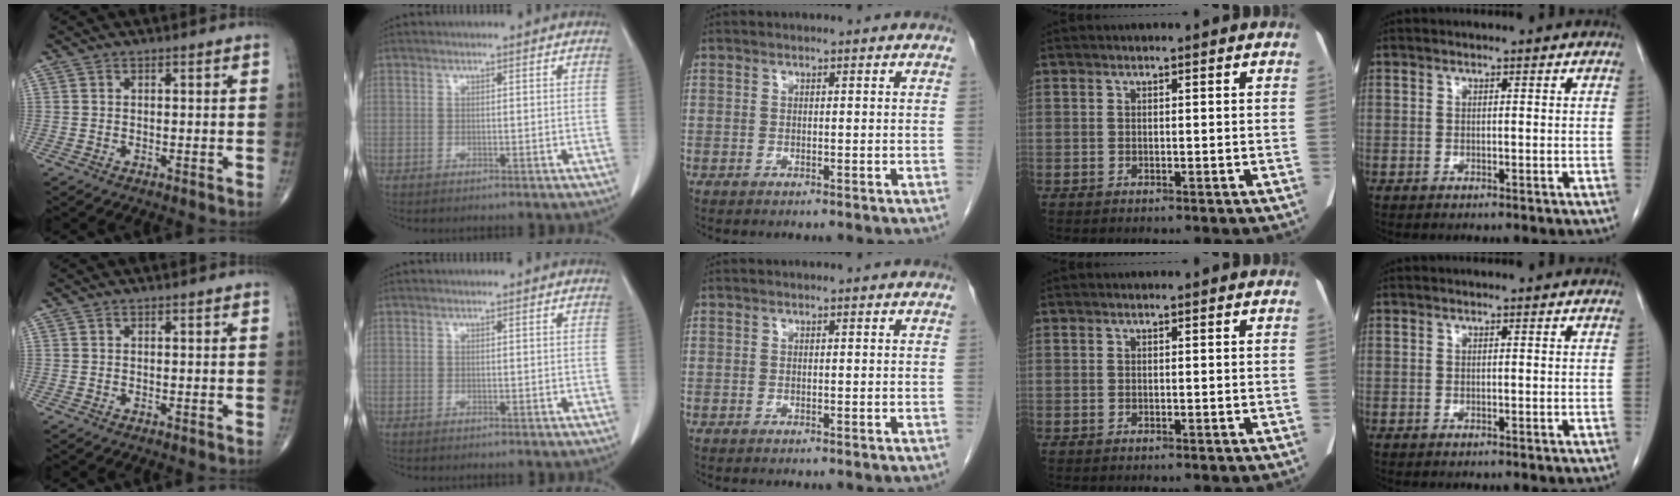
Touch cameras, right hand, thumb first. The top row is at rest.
{}